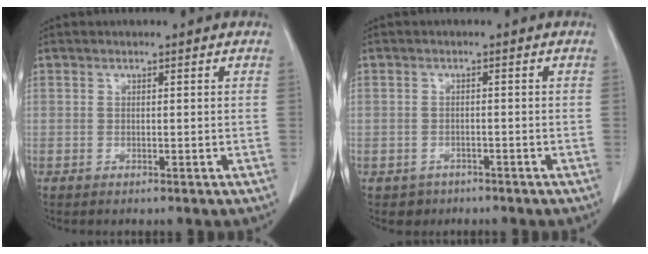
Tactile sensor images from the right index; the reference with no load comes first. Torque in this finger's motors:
{"motor_torque": [-0.43, -0.06, -1.05, -0.21]}